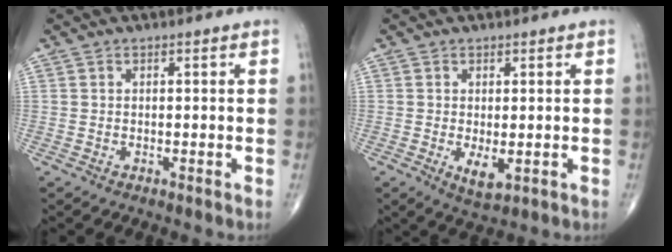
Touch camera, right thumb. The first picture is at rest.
{"total": 3.6, "force": [-0.5, 1.5, 3.2], "torque": [-0.048, -0.010, -0.001]}